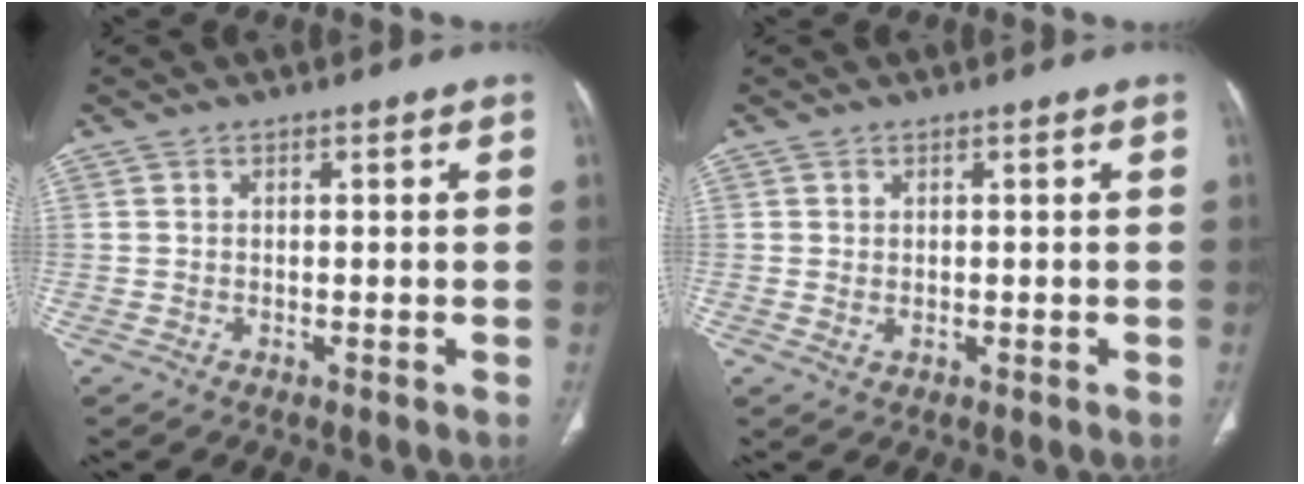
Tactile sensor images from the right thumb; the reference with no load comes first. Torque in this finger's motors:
{"motor_torque": [-0.51, -0.07, -0.26, 0.03, 0.09]}